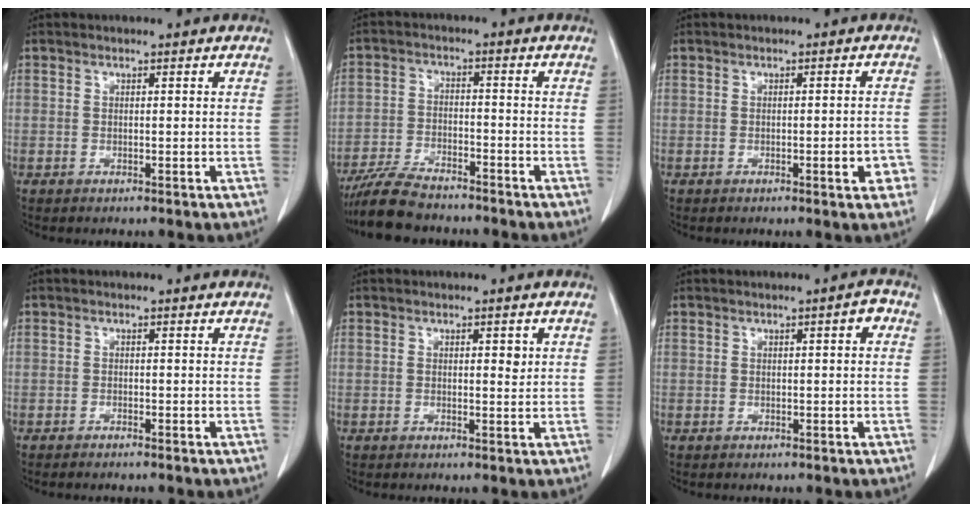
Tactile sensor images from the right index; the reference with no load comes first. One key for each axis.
{"total": 8.5, "fx": -7.5, "fy": 2.2, "fz": 3.5, "tx": -0.066, "ty": -0.022, "tz": -0.134}
{"total": 3.1, "fx": -1.4, "fy": 0.6, "fz": 2.7, "tx": -0.028, "ty": -0.001, "tz": -0.017}
{"total": 0.8, "fx": -0.7, "fy": -0.1, "fz": 0.2, "tx": -0.006, "ty": -0.001, "tz": -0.012}
{"total": 1.5, "fx": 0.5, "fy": 0.6, "fz": 1.3, "tx": -0.018, "ty": -0.001, "tz": 0.007}
{"total": 1.9, "fx": 0.6, "fy": 0.4, "fz": 1.8, "tx": -0.021, "ty": 0.006, "tz": 0.006}